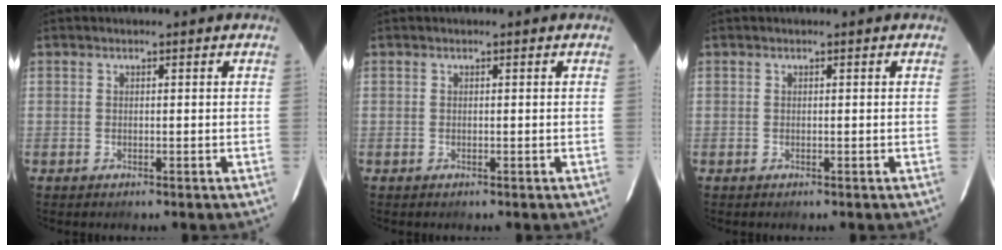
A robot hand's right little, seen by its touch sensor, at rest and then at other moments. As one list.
[{"total": 0.0}, {"total": 0.0}]